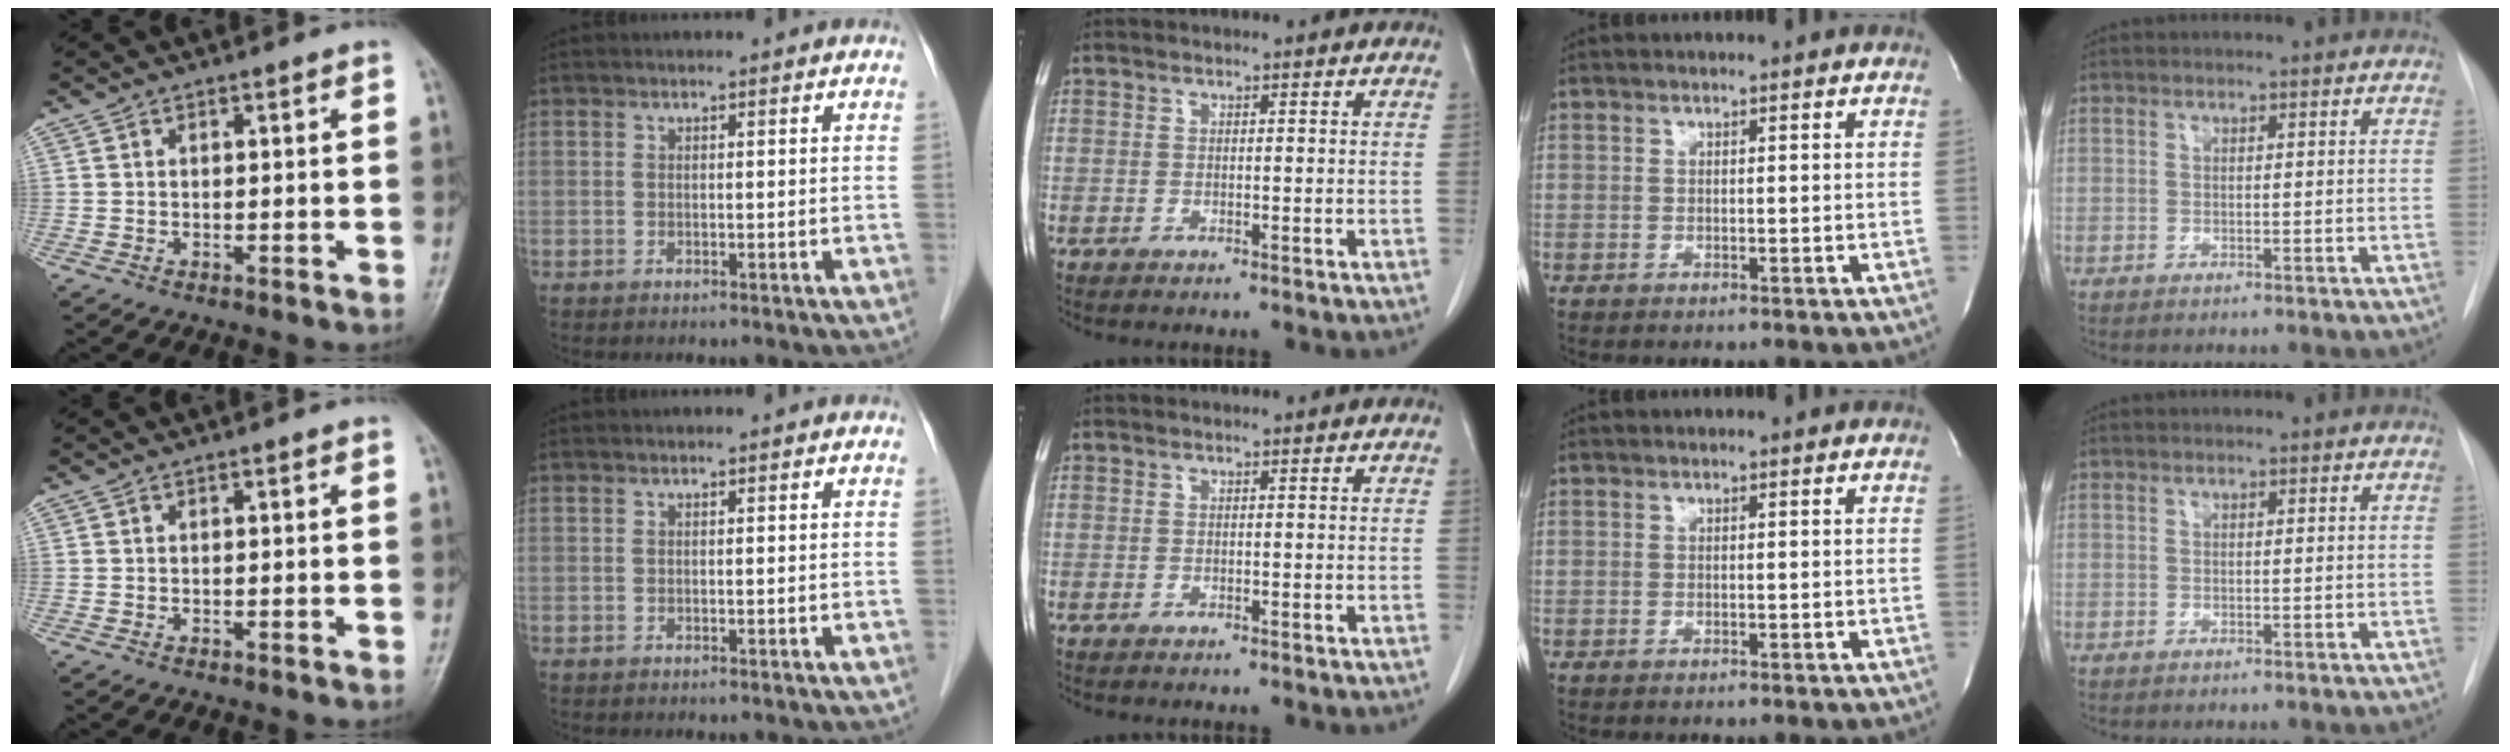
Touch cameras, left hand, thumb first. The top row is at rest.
{}